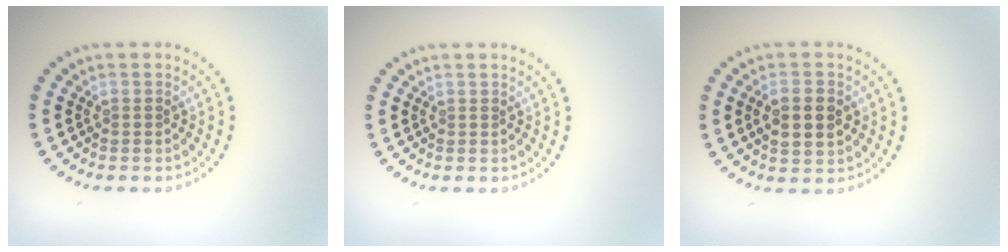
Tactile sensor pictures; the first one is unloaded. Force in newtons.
{"total": 0.0}
{"total": 3.3, "press": 3.3, "slide": 0.1}